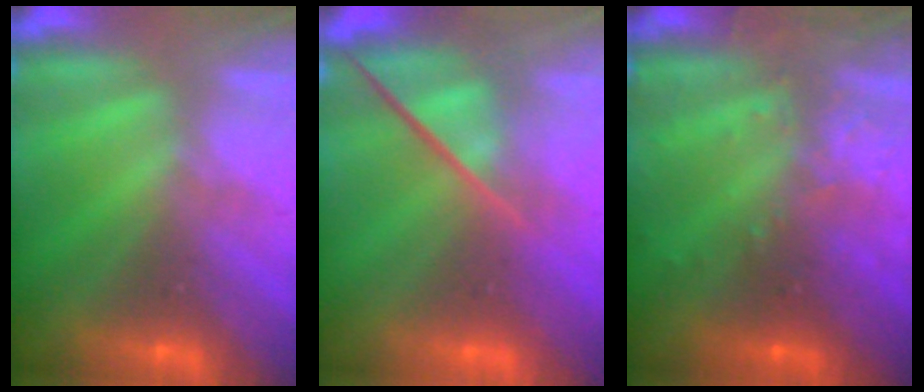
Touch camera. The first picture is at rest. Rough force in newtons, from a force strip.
{"total": 3.6}
{"total": 3.1}